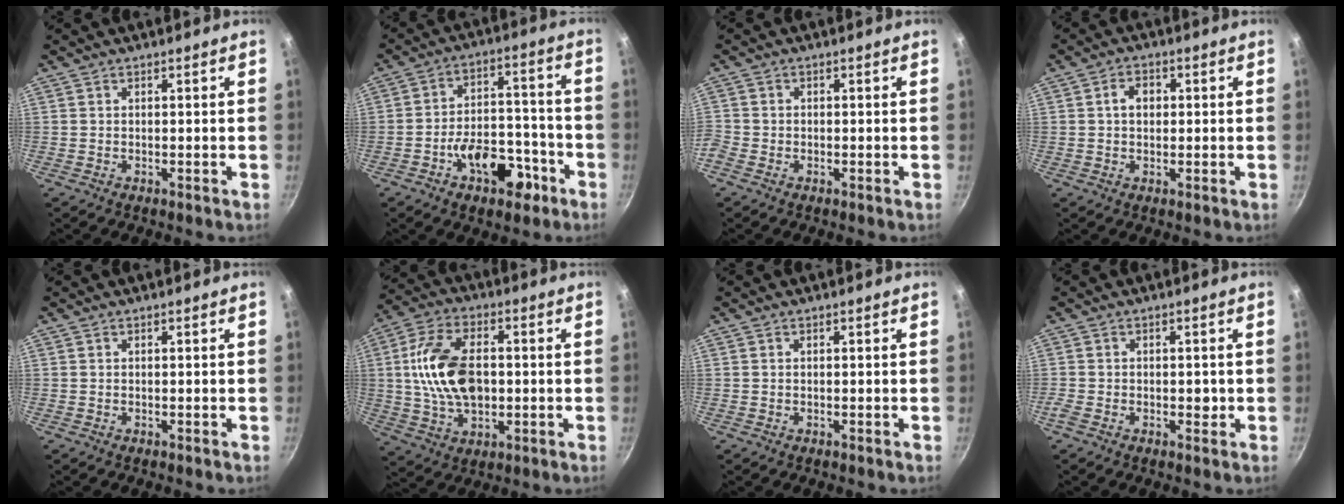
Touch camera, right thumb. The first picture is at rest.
{"total": 13.0, "force": [-6.4, 7.4, 8.6], "torque": [-0.092, 0.059, -0.093]}
{"total": 2.1, "force": [-1.2, 1.6, 0.7], "torque": [-0.023, 0.002, -0.029]}
{"total": 3.7, "force": [0.5, 2.8, 2.4], "torque": [-0.023, 0.008, 0.004]}
{"total": 0.0}
{"total": 15.5, "force": [0.7, 9.5, 12.2], "torque": [-0.212, 0.015, 0.008]}
{"total": 0.0}
{"total": 2.4, "force": [-0.6, 1.6, 1.7], "torque": [-0.023, 0.002, -0.012]}